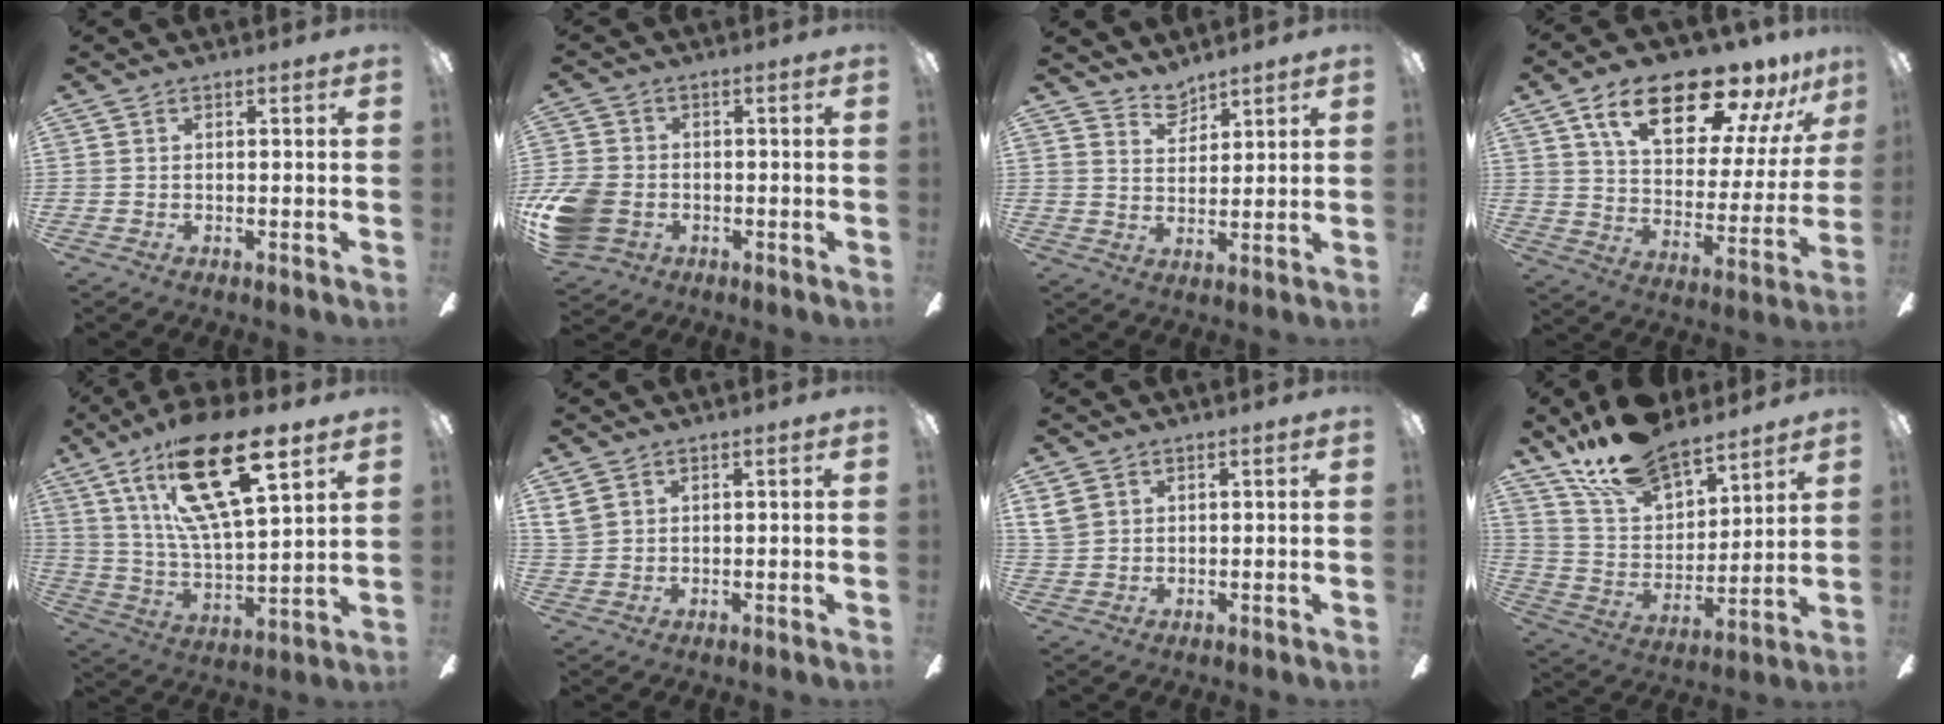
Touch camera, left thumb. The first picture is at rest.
{"total": 10.6, "force": [-3.1, 8.1, 6.0], "torque": [-0.136, 0.021, -0.054]}
{"total": 4.8, "force": [4.5, 1.7, 0.2], "torque": [0.000, -0.028, 0.083]}
{"total": 22.5, "force": [15.2, 8.9, 14.0], "torque": [-0.231, -0.080, 0.255]}
{"total": 25.6, "force": [14.6, 9.1, 19.0], "torque": [-0.347, -0.070, 0.241]}
{"total": 3.6, "force": [2.0, 2.6, 1.5], "torque": [-0.035, 0.003, 0.041]}
{"total": 4.0, "force": [2.0, 3.1, 1.6], "torque": [-0.038, 0.006, 0.042]}
{"total": 16.3, "force": [13.8, 6.4, 6.0], "torque": [-0.129, -0.087, 0.254]}